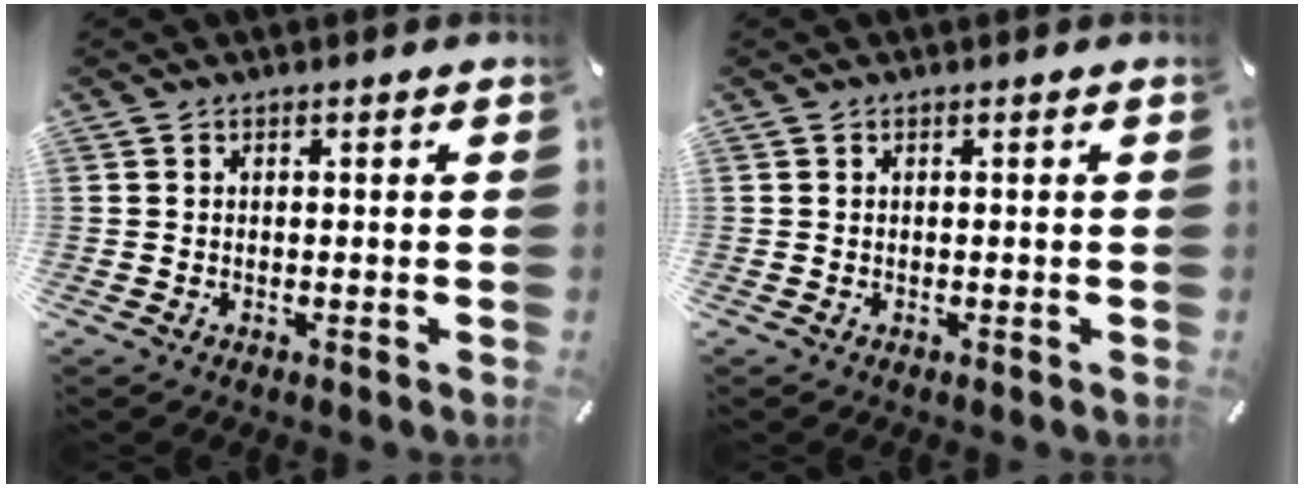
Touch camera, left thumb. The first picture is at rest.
{"total": 0.0}